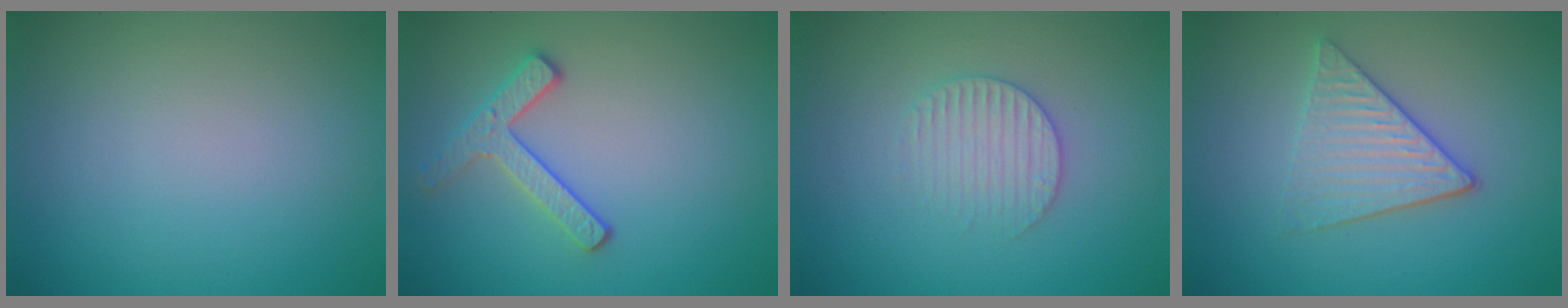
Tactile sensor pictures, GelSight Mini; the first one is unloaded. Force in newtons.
{"total": 2.5, "press": 2.3, "slide": 0.9}
{"total": 2.5, "press": 2.5, "slide": 0.4}
{"total": 3.5, "press": 3.1, "slide": 1.7}